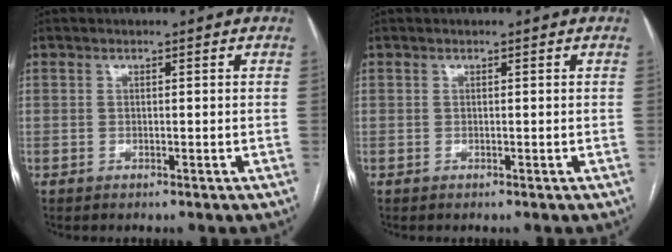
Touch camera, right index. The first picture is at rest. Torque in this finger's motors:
{"motor_torque": [0.00, 0.00, 0.00, 0.00]}